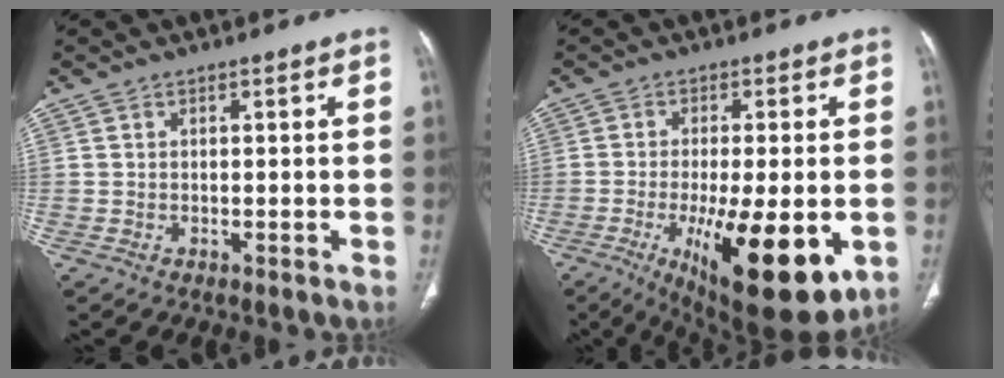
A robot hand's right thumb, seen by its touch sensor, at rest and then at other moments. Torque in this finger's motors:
{"motor_torque": [2.76, 2.25, 0.80, 0.42, 0.54]}